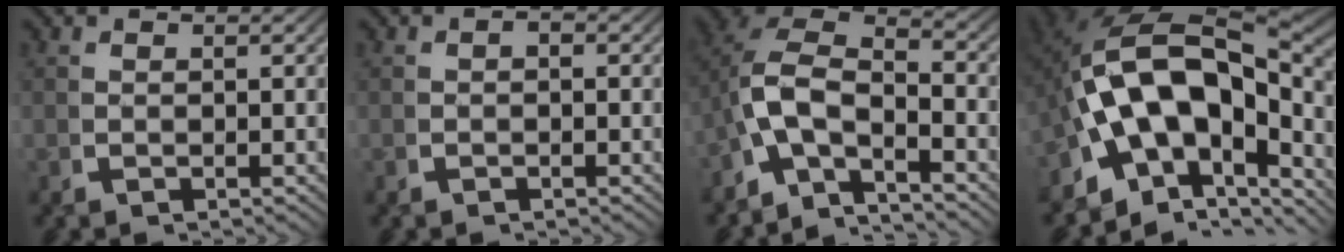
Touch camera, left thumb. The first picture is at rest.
{"total": 0.5, "force": [-0.3, 0.2, 0.3], "torque": [-0.006, 0.000, -0.008]}
{"total": 11.7, "force": [-1.0, 8.9, 7.6], "torque": [-0.179, -0.032, -0.027]}
{"total": 19.2, "force": [-2.2, 12.6, 14.3], "torque": [-0.270, -0.053, -0.016]}